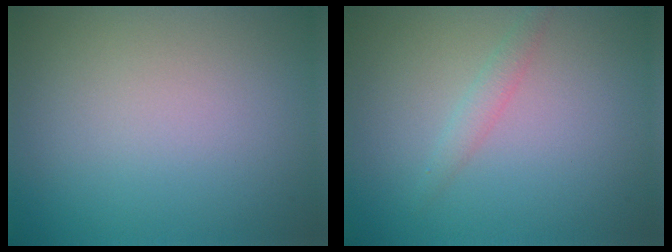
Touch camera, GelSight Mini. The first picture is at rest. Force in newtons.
{"total": 1.3, "press": 1.3, "slide": 0.0}